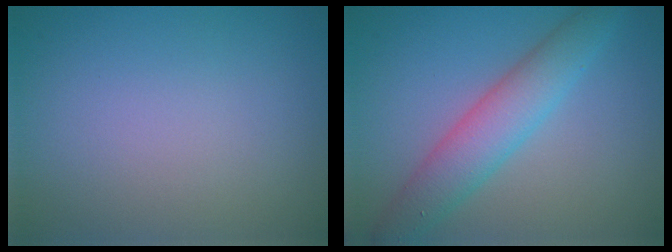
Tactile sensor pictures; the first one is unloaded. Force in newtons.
{"total": 4.7, "press": 4.7, "slide": 0.1}